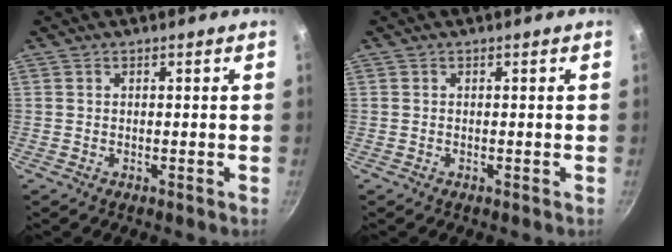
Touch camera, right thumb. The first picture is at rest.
{"total": 0.0}